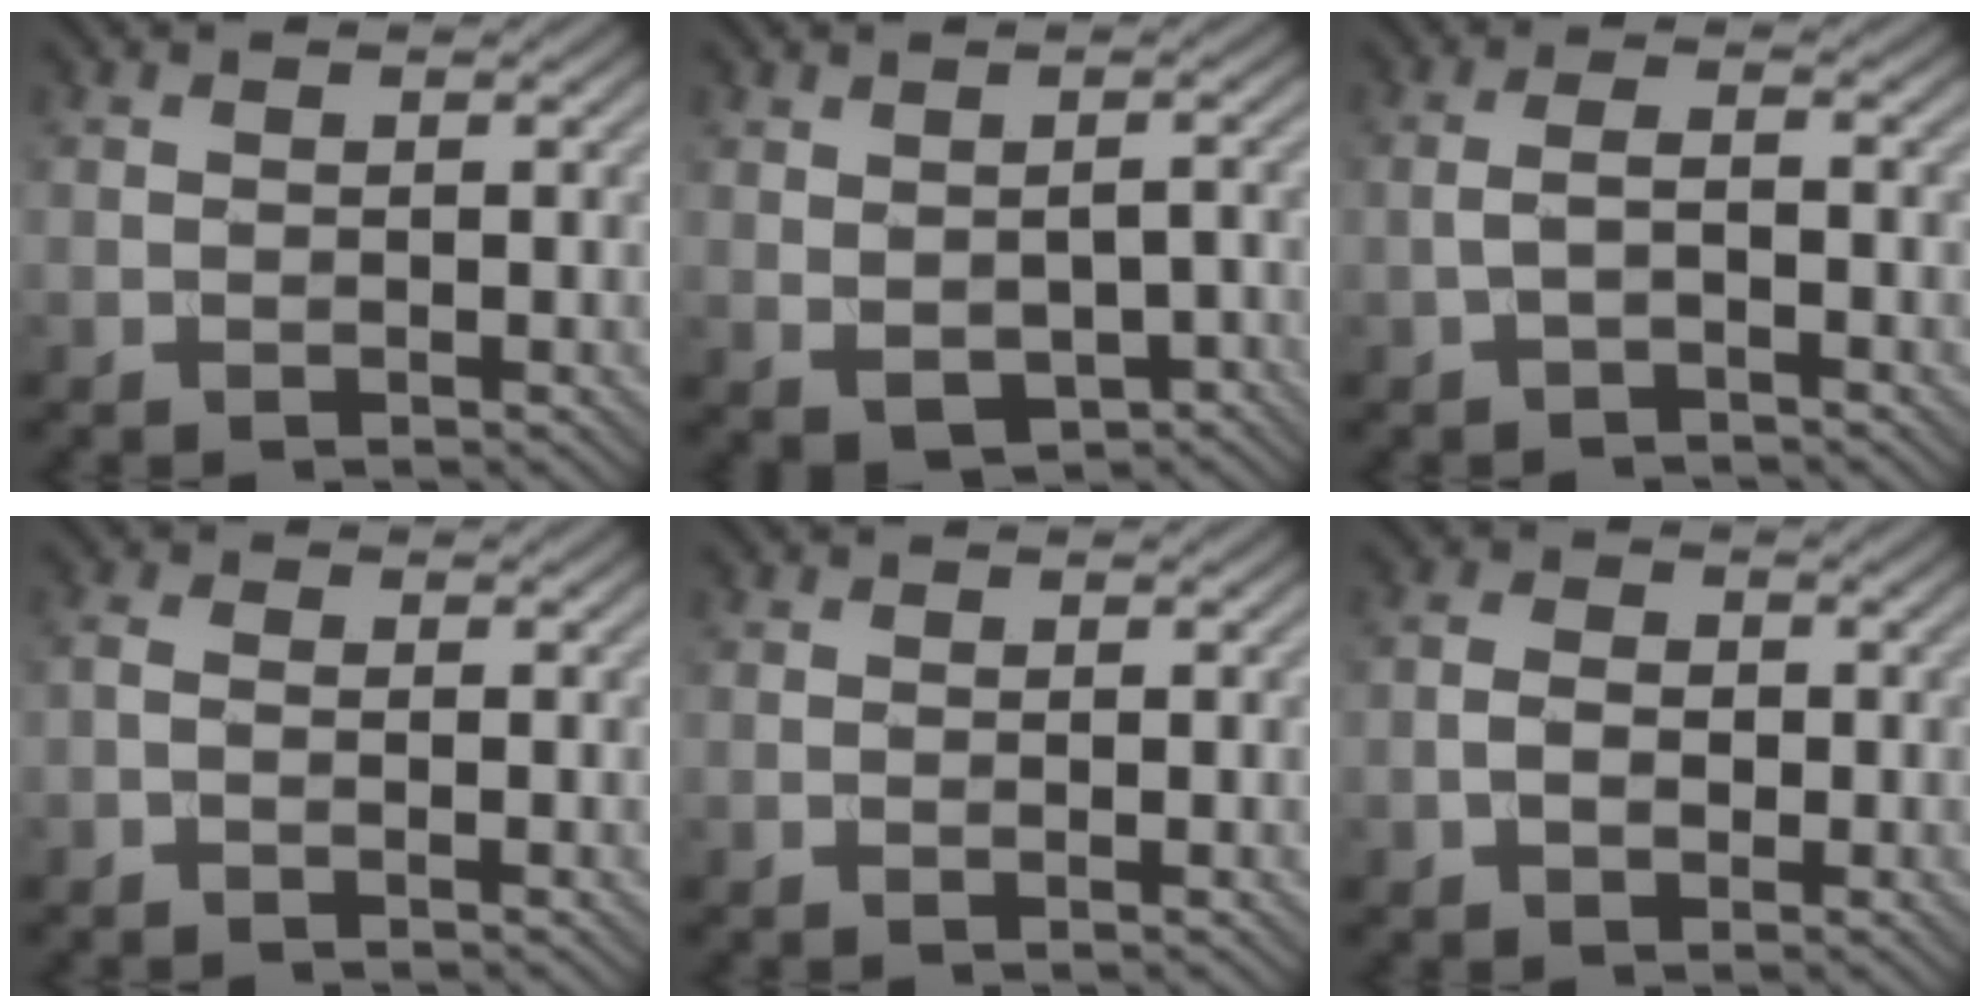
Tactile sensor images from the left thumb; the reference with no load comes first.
{"total": 5.2, "force": [-1.3, 3.2, 3.9], "torque": [-0.069, -0.016, -0.006]}
{"total": 2.1, "force": [-1.1, 0.4, 1.7], "torque": [-0.037, 0.007, -0.028]}
{"total": 1.3, "force": [-0.7, 0.4, 1.1], "torque": [-0.027, 0.001, -0.021]}
{"total": 0.0}
{"total": 2.7, "force": [-0.8, 1.8, 1.9], "torque": [-0.036, 0.002, -0.017]}